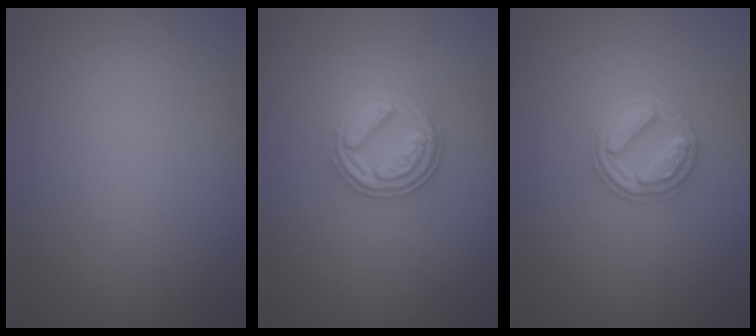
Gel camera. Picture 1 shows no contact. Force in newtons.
{"total": 3.6, "press": 3.1, "slide": 1.8}
{"total": 2.7, "press": 2.7, "slide": 0.3}